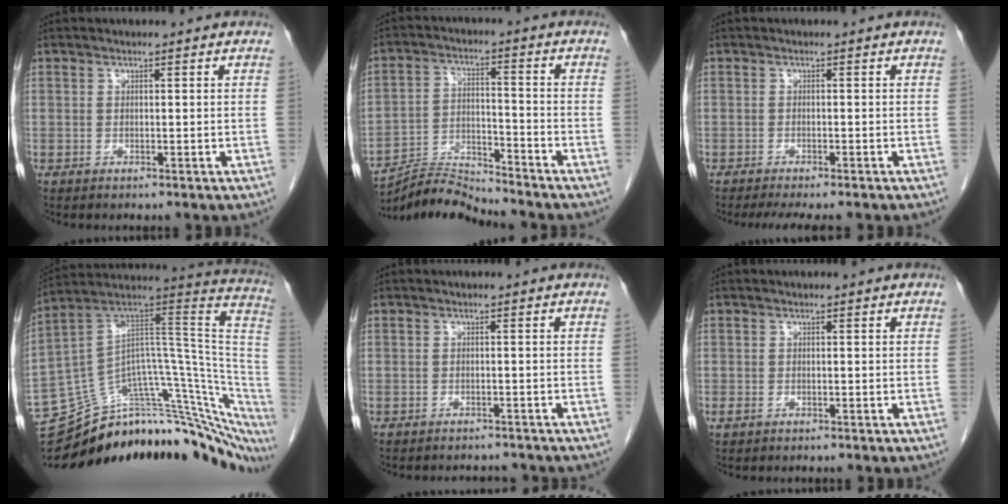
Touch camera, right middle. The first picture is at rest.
{"total": 7.6, "force": [-7.5, -1.3, -0.4], "torque": [0.004, 0.008, -0.137]}
{"total": 6.2, "force": [-5.2, 0.9, 3.2], "torque": [-0.039, -0.011, -0.075]}
{"total": 32.7, "force": [-27.7, 6.6, 16.2], "torque": [-0.107, 0.026, -0.374]}
{"total": 3.7, "force": [-3.5, 1.1, 0.5], "torque": [-0.005, -0.003, -0.044]}
{"total": 0.7, "force": [-0.3, 0.5, 0.5], "torque": [-0.012, 0.000, -0.001]}